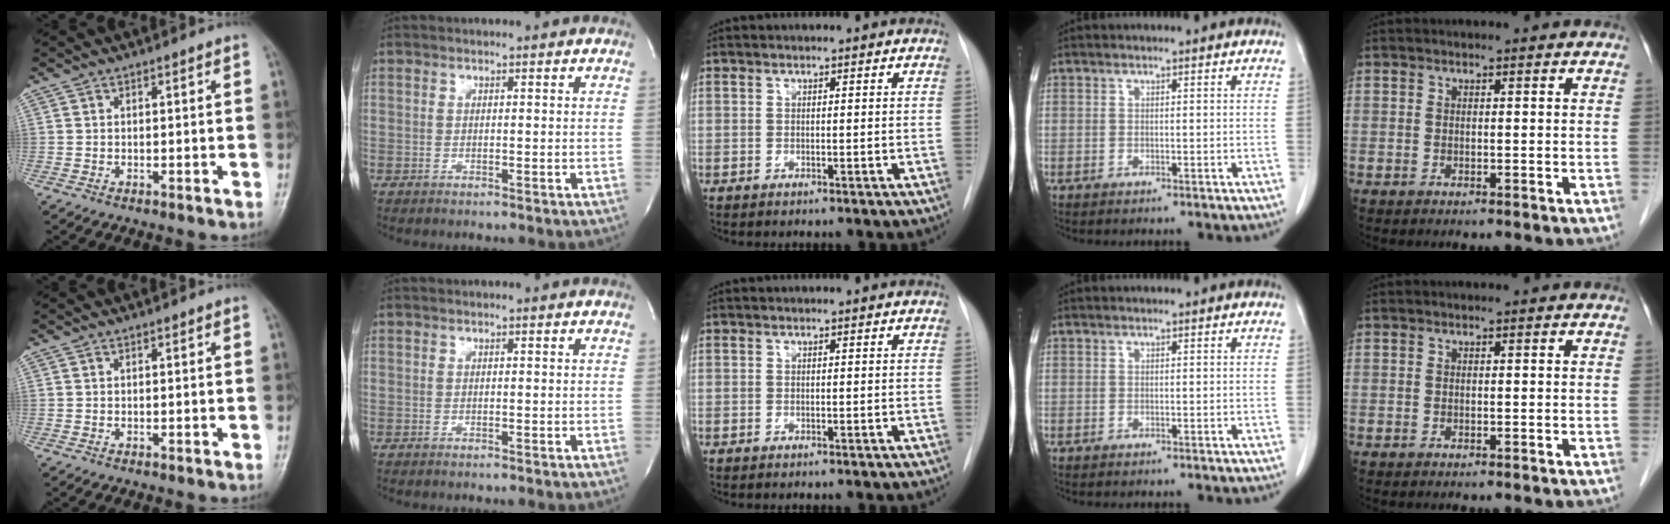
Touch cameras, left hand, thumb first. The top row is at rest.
{}